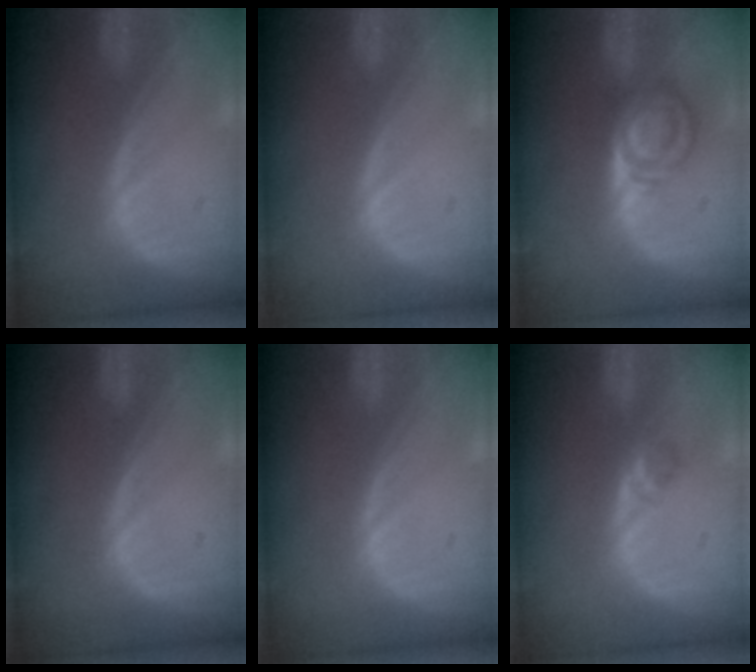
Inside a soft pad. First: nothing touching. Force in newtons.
{"total": 0.0}
{"total": 6.0, "press": 5.8, "slide": 1.2}
{"total": 0.0}
{"total": 0.0}
{"total": 1.6, "press": 1.4, "slide": 0.8}